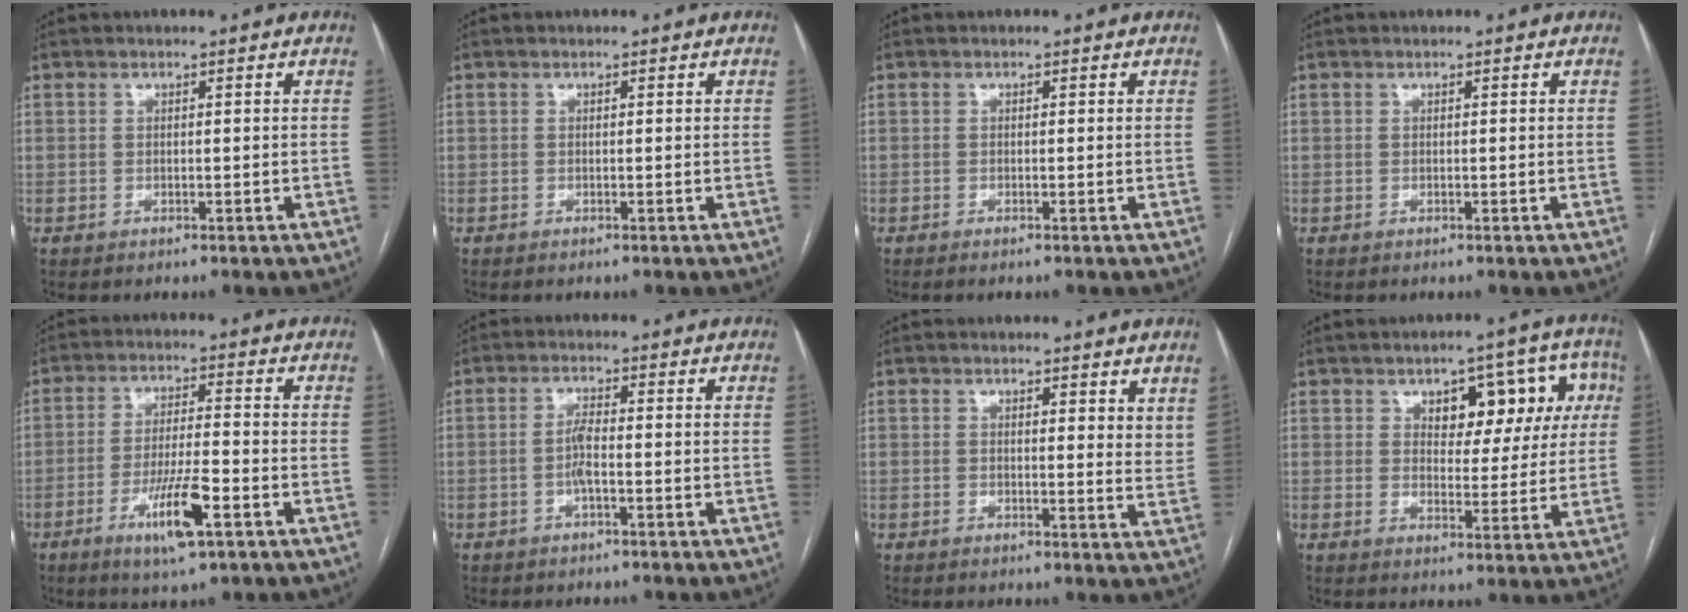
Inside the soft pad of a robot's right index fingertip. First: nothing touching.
{"total": 0.0}
{"total": 0.6, "force": [-0.4, -0.1, 0.5], "torque": [-0.010, 0.000, -0.008]}
{"total": 0.0}
{"total": 9.0, "force": [-4.1, 0.0, 8.0], "torque": [-0.152, -0.014, -0.073]}
{"total": 2.6, "force": [-0.7, 0.4, 2.5], "torque": [-0.049, 0.004, -0.013]}
{"total": 4.4, "force": [3.6, 1.2, 2.2], "torque": [-0.025, -0.016, 0.034]}
{"total": 10.4, "force": [3.7, 5.6, 8.0], "torque": [-0.082, 0.035, 0.049]}